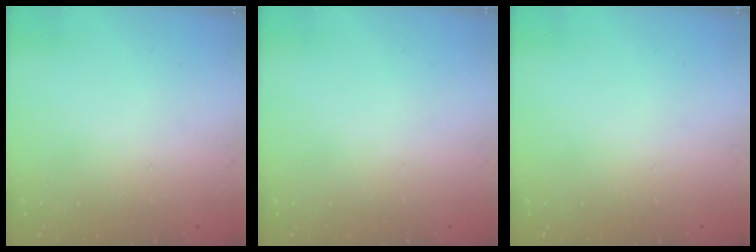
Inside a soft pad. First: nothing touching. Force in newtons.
{"total": 0.0}
{"total": 0.0}